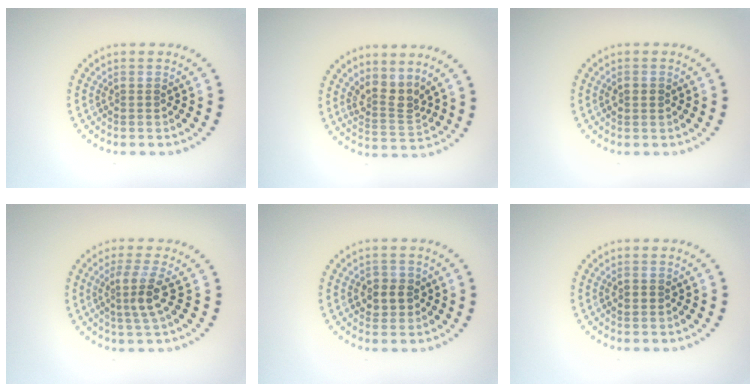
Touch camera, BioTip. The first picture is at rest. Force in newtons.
{"total": 2.8, "press": 2.0, "slide": 1.9}
{"total": 1.3, "press": 1.3, "slide": 0.2}
{"total": 2.9, "press": 2.4, "slide": 1.6}
{"total": 2.4, "press": 2.3, "slide": 0.8}
{"total": 1.3, "press": 1.3, "slide": 0.1}